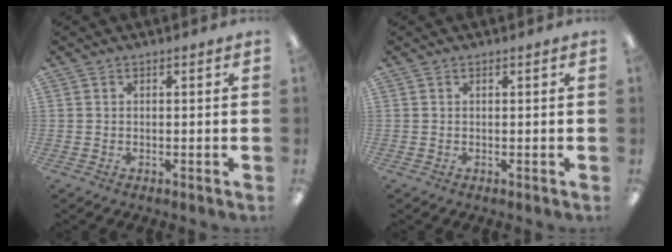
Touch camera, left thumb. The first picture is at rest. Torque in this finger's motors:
{"motor_torque": [0.02, 0.00, -0.04, -0.04, 0.01]}